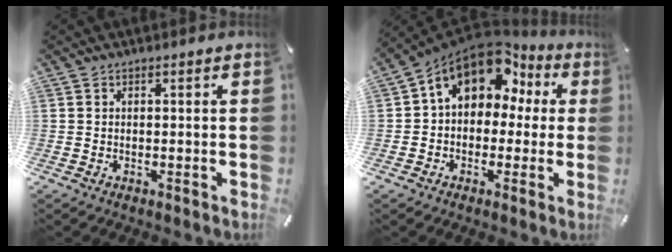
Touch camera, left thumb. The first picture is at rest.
{"total": 13.1, "force": [6.4, 8.8, 7.2], "torque": [-0.122, -0.028, 0.116]}